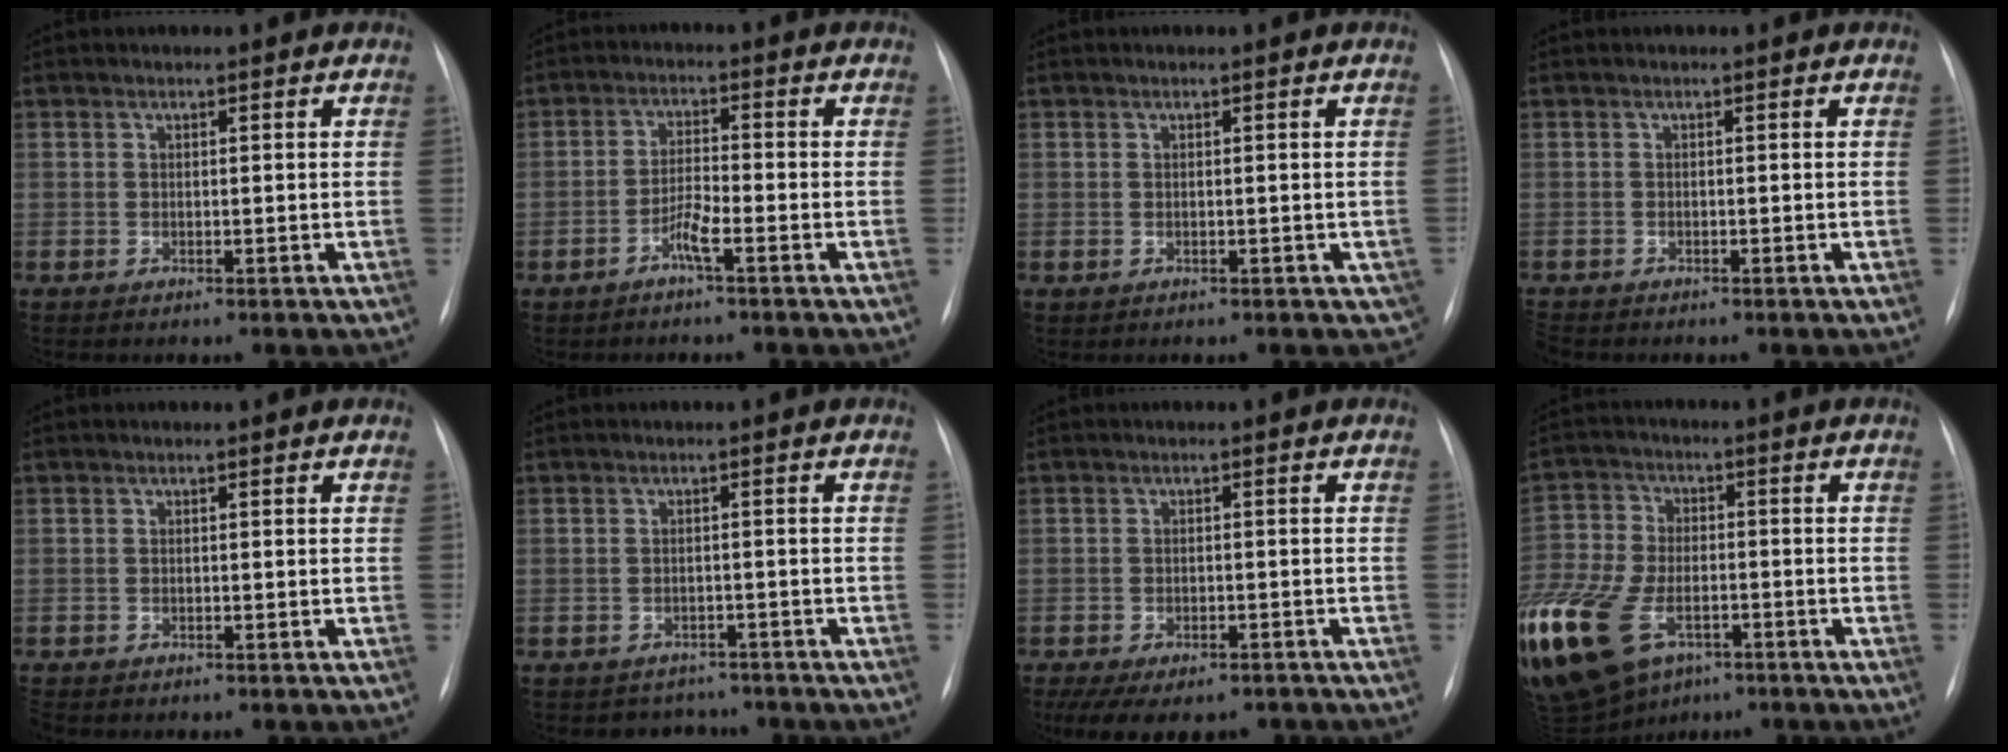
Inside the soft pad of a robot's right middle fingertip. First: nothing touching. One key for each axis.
{"total": 3.2, "fx": -1.9, "fy": 0.0, "fz": 2.5, "tx": -0.054, "ty": 0.005, "tz": -0.040}
{"total": 1.7, "fx": -0.4, "fy": 1.4, "fz": 0.9, "tx": -0.005, "ty": 0.006, "tz": 0.005}
{"total": 1.5, "fx": -1.4, "fy": 0.5, "fz": 0.3, "tx": -0.007, "ty": -0.004, "tz": -0.022}
{"total": 1.2, "fx": -1.0, "fy": 0.5, "fz": 0.3, "tx": -0.006, "ty": -0.002, "tz": -0.015}
{"total": 3.6, "fx": -3.1, "fy": 1.8, "fz": -0.5, "tx": 0.005, "ty": 0.015, "tz": -0.042}
{"total": 11.6, "fx": -8.4, "fy": 5.7, "fz": 5.7, "tx": -0.109, "ty": -0.007, "tz": -0.109}
{"total": 31.8, "fx": -14.9, "fy": 20.8, "fz": 18.9, "tx": -0.554, "ty": -0.029, "tz": -0.259}